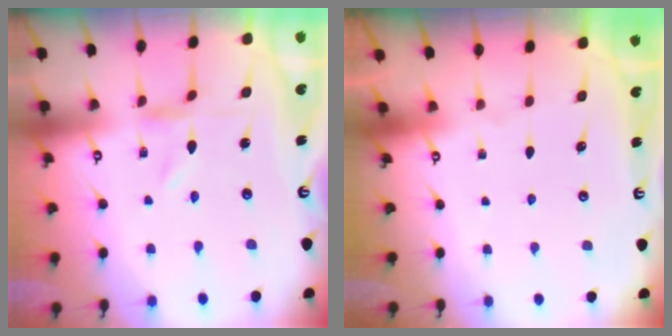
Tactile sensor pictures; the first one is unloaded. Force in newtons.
{"total": 0.0}